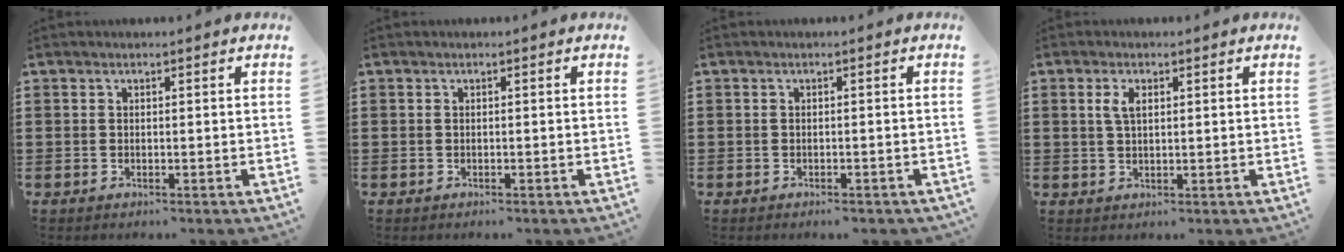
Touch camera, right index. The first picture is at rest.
{"total": 0.0}
{"total": 0.9, "force": [-0.9, 0.2, 0.2], "torque": [-0.008, -0.004, -0.017]}
{"total": 2.9, "force": [0.8, 1.3, 2.5], "torque": [-0.054, 0.008, 0.011]}